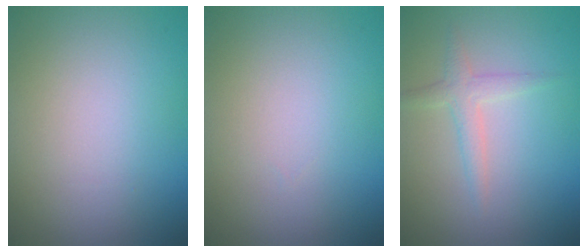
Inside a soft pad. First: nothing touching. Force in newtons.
{"total": 0.0}
{"total": 1.9, "press": 1.9, "slide": 0.0}